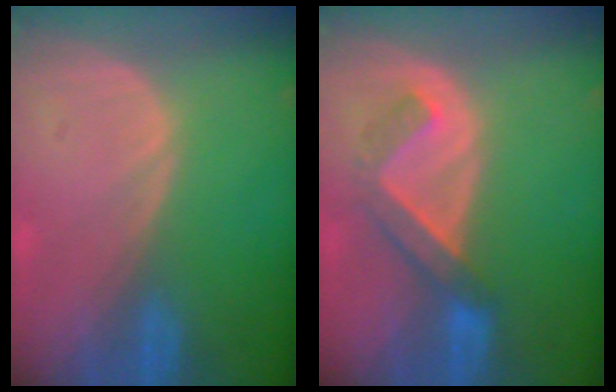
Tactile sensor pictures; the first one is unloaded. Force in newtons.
{"total": 5.0, "press": 4.9, "slide": 1.0}